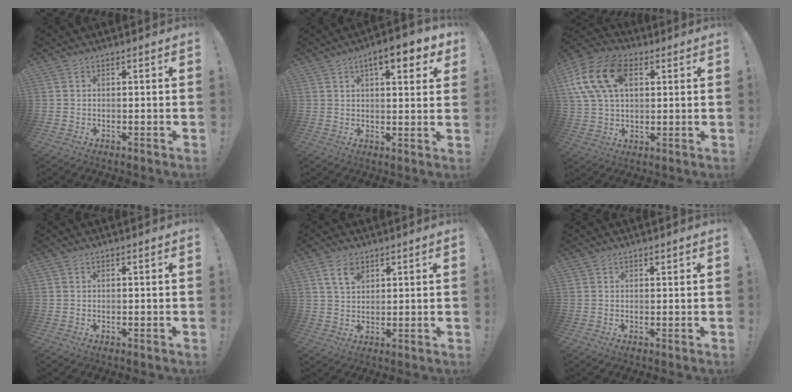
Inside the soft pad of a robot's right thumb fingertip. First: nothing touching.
{"total": 8.7, "force": [4.4, 2.8, 7.0], "torque": [-0.082, -0.020, 0.067]}
{"total": 18.0, "force": [5.8, 11.7, 12.4], "torque": [-0.237, -0.005, 0.106]}
{"total": 0.0}
{"total": 6.1, "force": [3.4, 3.8, 3.4], "torque": [-0.053, -0.010, 0.063]}
{"total": 0.7, "force": [0.6, 0.3, 0.2], "torque": [0.009, -0.006, 0.010]}